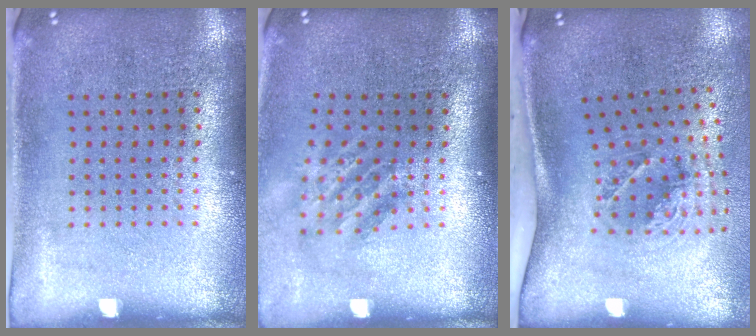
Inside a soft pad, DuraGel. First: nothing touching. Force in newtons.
{"total": 1.7, "press": 1.2, "slide": 1.2}
{"total": 1.9, "press": 1.3, "slide": 1.4}